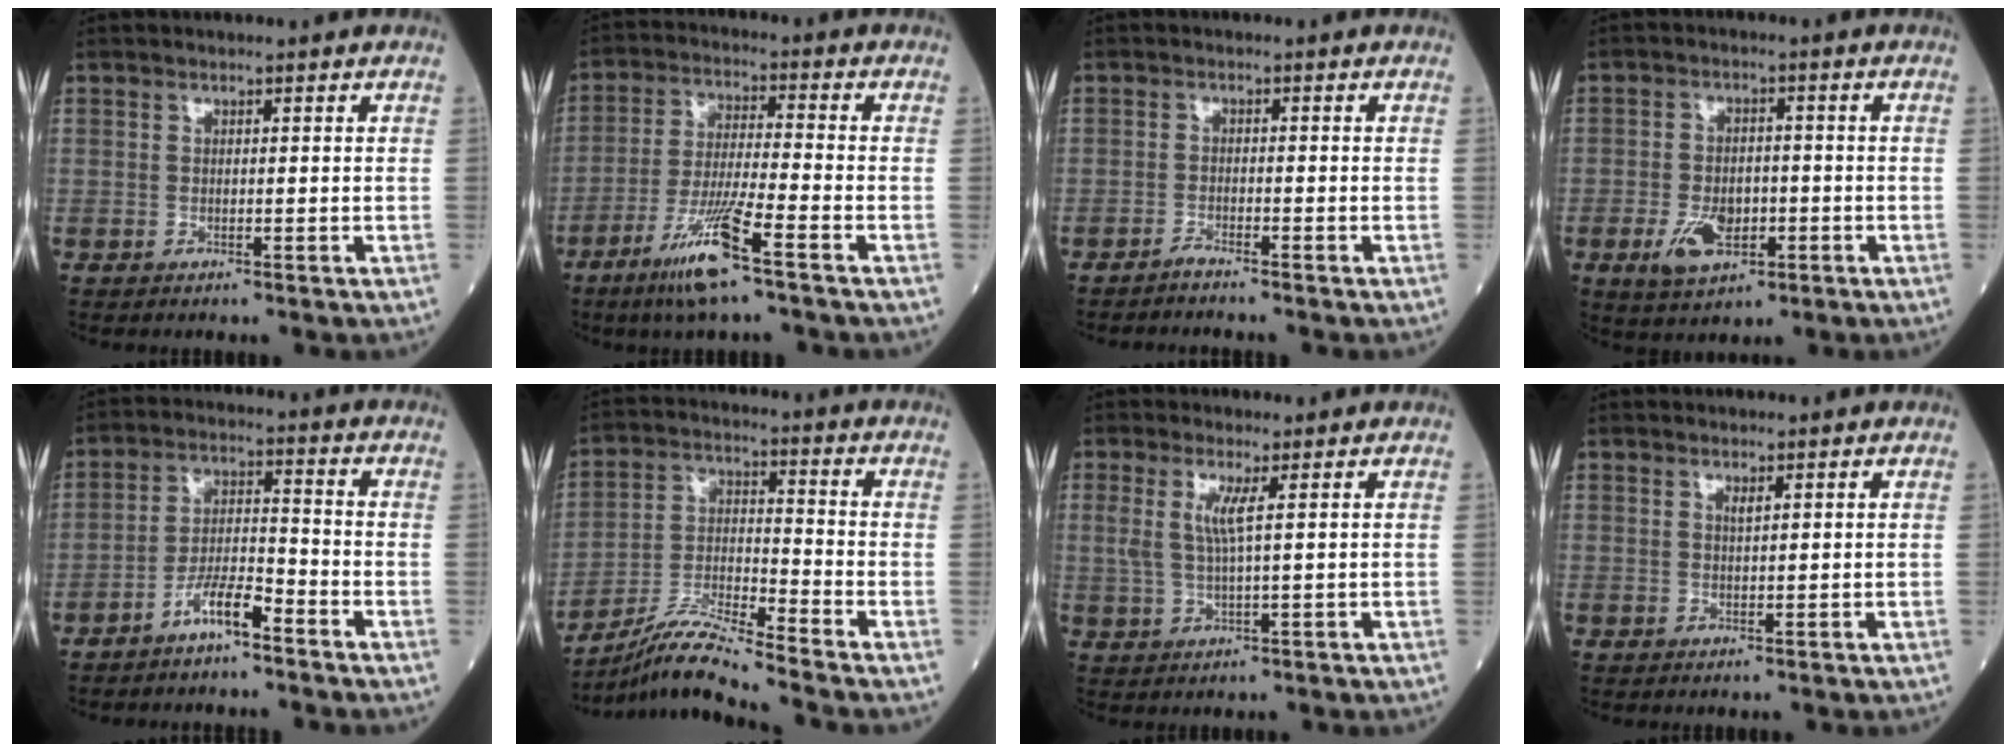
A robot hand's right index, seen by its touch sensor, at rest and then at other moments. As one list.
[{"total": 9.9, "force": [-5.9, -0.3, 7.9], "torque": [-0.156, -0.022, -0.114]}, {"total": 1.5, "force": [-1.4, -0.4, 0.3], "torque": [-0.009, -0.003, -0.027]}, {"total": 6.7, "force": [-2.6, 3.8, 4.9], "torque": [-0.091, -0.002, -0.039]}, {"total": 5.9, "force": [-4.3, 0.9, 4.0], "torque": [-0.081, 0.007, -0.083]}, {"total": 9.2, "force": [-8.4, -1.9, 3.2], "torque": [-0.073, -0.009, -0.159]}, {"total": 3.6, "force": [1.0, -0.1, 3.5], "torque": [-0.077, 0.002, 0.022]}, {"total": 0.7, "force": [0.4, 0.0, 0.6], "torque": [-0.013, -0.004, 0.009]}]